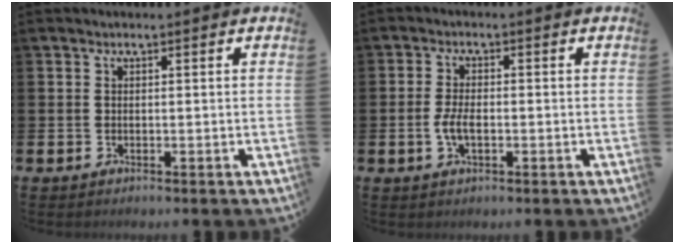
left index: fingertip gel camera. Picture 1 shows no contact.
{"total": 3.1, "force": [-0.6, 1.4, 2.7], "torque": [-0.046, 0.002, -0.013]}